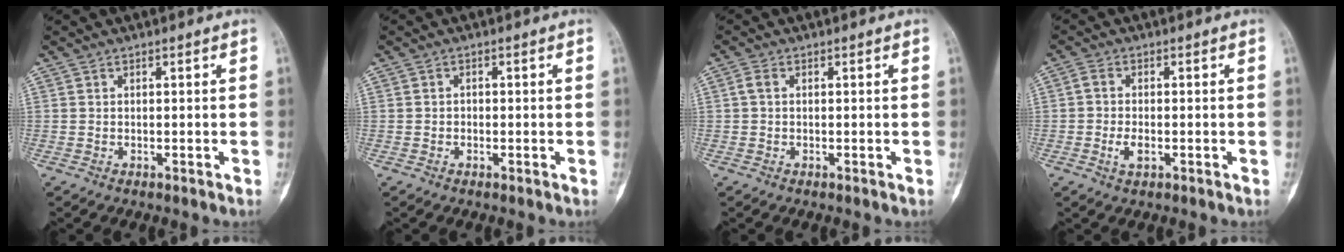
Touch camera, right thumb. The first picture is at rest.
{"total": 0.8, "force": [-0.2, 0.7, 0.3], "torque": [0.003, 0.003, -0.006]}
{"total": 1.4, "force": [0.1, 0.9, 1.1], "torque": [-0.023, 0.002, 0.001]}
{"total": 3.6, "force": [-1.0, 1.9, 2.8], "torque": [-0.060, 0.008, -0.020]}